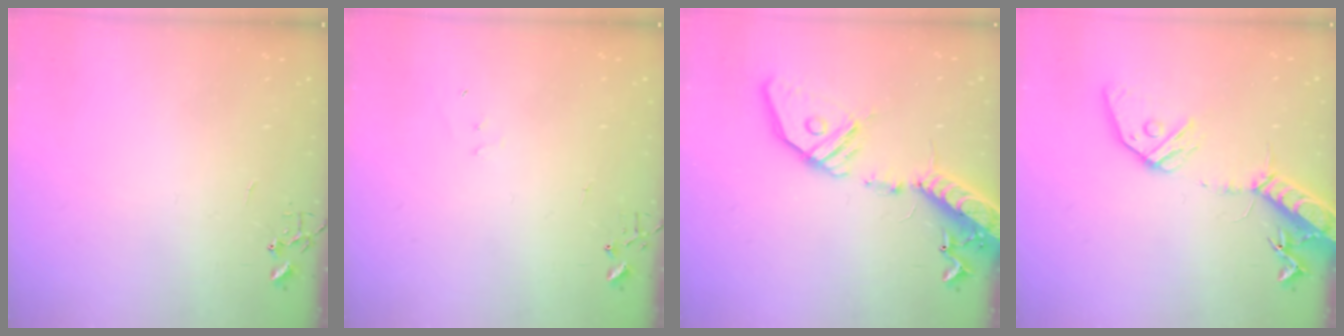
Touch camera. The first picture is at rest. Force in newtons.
{"total": 4.9, "press": 4.9, "slide": 0.3}
{"total": 19.7, "press": 19.4, "slide": 3.9}
{"total": 16.0, "press": 15.7, "slide": 3.0}